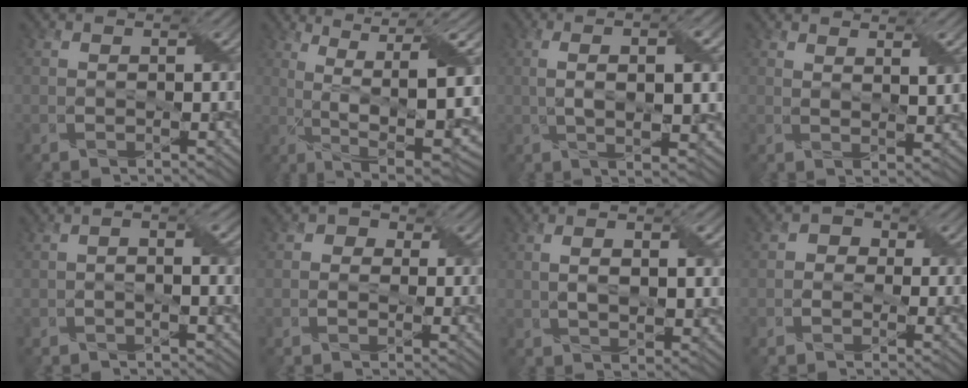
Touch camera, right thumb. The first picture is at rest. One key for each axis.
{"total": 14.5, "fx": 0.8, "fy": 4.1, "fz": 13.9, "tx": -0.219, "ty": 0.004, "tz": 0.027}
{"total": 8.9, "fx": 1.1, "fy": 2.2, "fz": 8.6, "tx": -0.142, "ty": 0.008, "tz": 0.020}
{"total": 3.3, "fx": 2.3, "fy": 0.4, "fz": 2.3, "tx": -0.048, "ty": 0.000, "tz": 0.045}
{"total": 3.0, "fx": -0.2, "fy": 0.7, "fz": 2.9, "tx": -0.053, "ty": 0.003, "tz": -0.007}
{"total": 2.2, "fx": 0.1, "fy": 2.1, "fz": 0.6, "tx": -0.003, "ty": 0.009, "tz": -0.015}
{"total": 5.5, "fx": 1.0, "fy": 2.9, "fz": 4.6, "tx": -0.067, "ty": -0.004, "tz": 0.019}
{"total": 2.4, "fx": -0.3, "fy": 2.3, "fz": 0.7, "tx": -0.006, "ty": 0.010, "tz": -0.018}